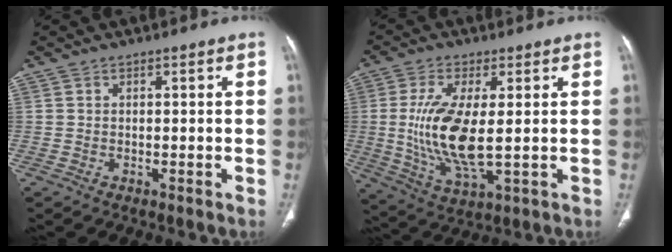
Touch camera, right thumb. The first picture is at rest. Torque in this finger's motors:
{"motor_torque": [1.35, 1.63, 1.57, -0.41, 0.57]}